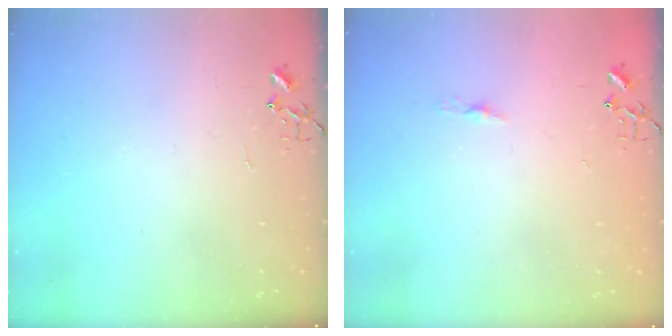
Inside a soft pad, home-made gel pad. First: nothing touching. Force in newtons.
{"total": 3.4, "press": 3.4, "slide": 0.3}